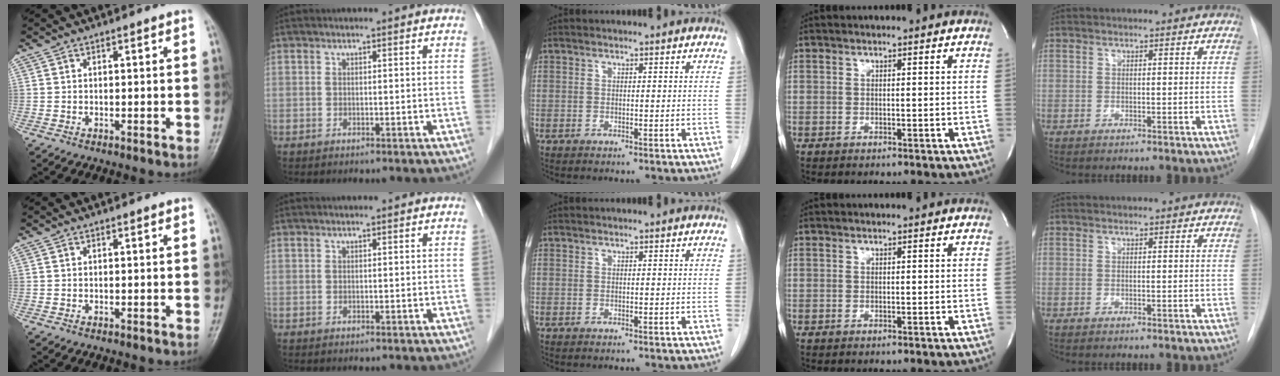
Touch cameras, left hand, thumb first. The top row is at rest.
{}